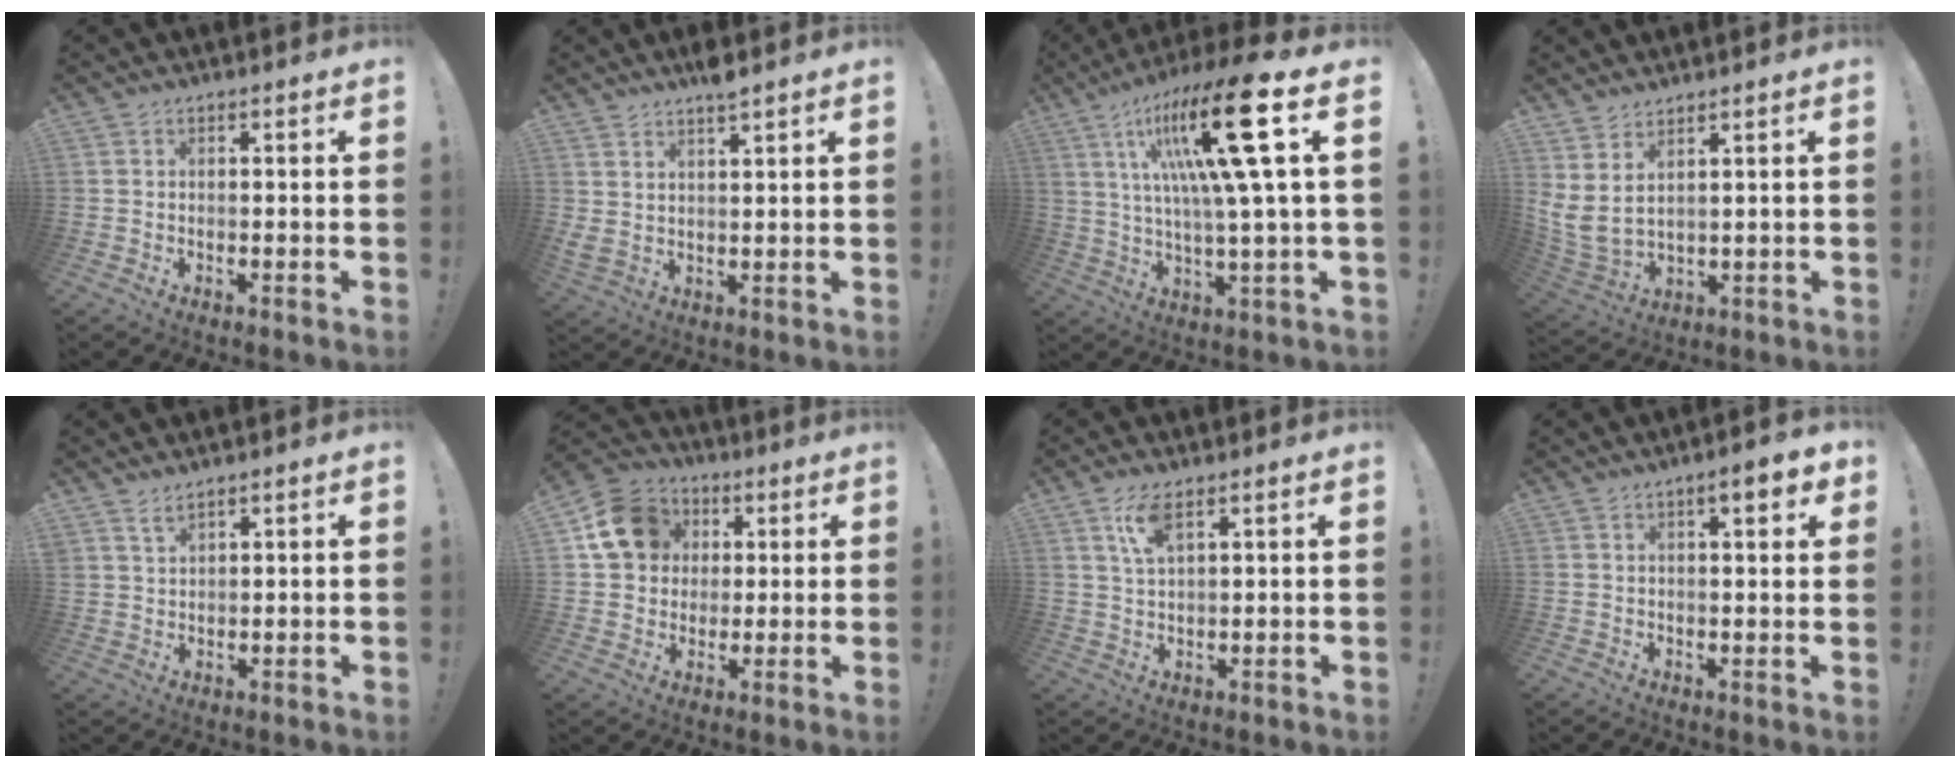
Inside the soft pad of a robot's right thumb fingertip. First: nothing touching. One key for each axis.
{"total": 4.8, "fx": 4.1, "fy": 0.6, "fz": 2.4, "tx": -0.039, "ty": -0.024, "tz": 0.072}
{"total": 21.0, "fx": 6.7, "fy": 2.0, "fz": 19.8, "tx": -0.352, "ty": -0.032, "tz": 0.085}
{"total": 5.4, "fx": 3.5, "fy": 1.4, "fz": 3.9, "tx": -0.079, "ty": -0.041, "tz": 0.067}
{"total": 2.9, "fx": 2.5, "fy": 0.8, "fz": 1.2, "tx": -0.015, "ty": -0.020, "tz": 0.046}
{"total": 14.9, "fx": 4.2, "fy": 12.6, "fz": 6.7, "tx": -0.088, "ty": -0.001, "tz": 0.088}
{"total": 6.2, "fx": 3.4, "fy": 2.1, "fz": 4.8, "tx": -0.087, "ty": -0.006, "tz": 0.058}
{"total": 5.6, "fx": 2.8, "fy": 1.3, "fz": 4.7, "tx": -0.052, "ty": -0.014, "tz": 0.038}